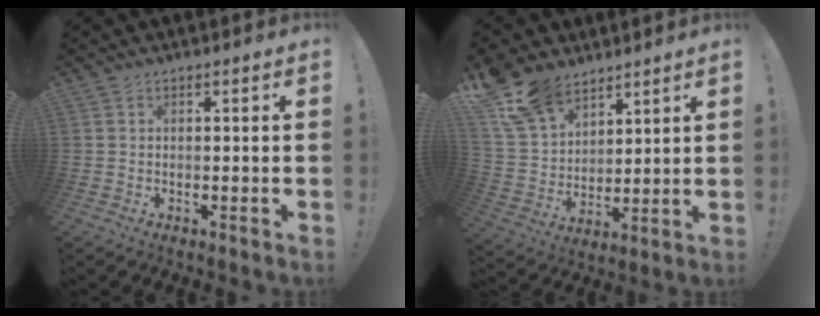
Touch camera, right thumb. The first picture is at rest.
{"total": 15.7, "force": [11.4, 9.2, 5.8], "torque": [-0.121, -0.067, 0.221]}